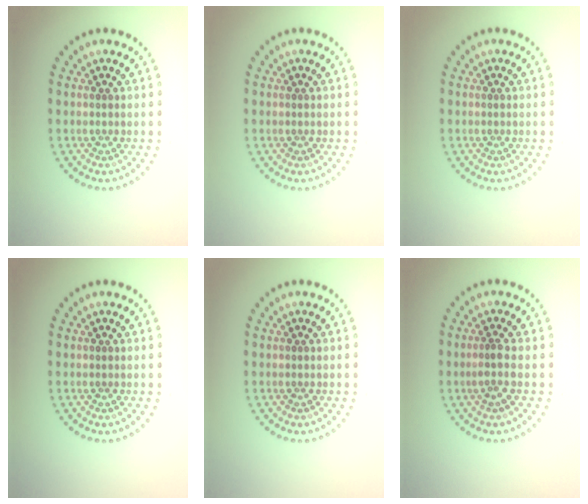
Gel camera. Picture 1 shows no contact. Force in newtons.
{"total": 0.0}
{"total": 0.0}
{"total": 0.0}
{"total": 0.0}
{"total": 1.5, "press": 1.2, "slide": 0.9}